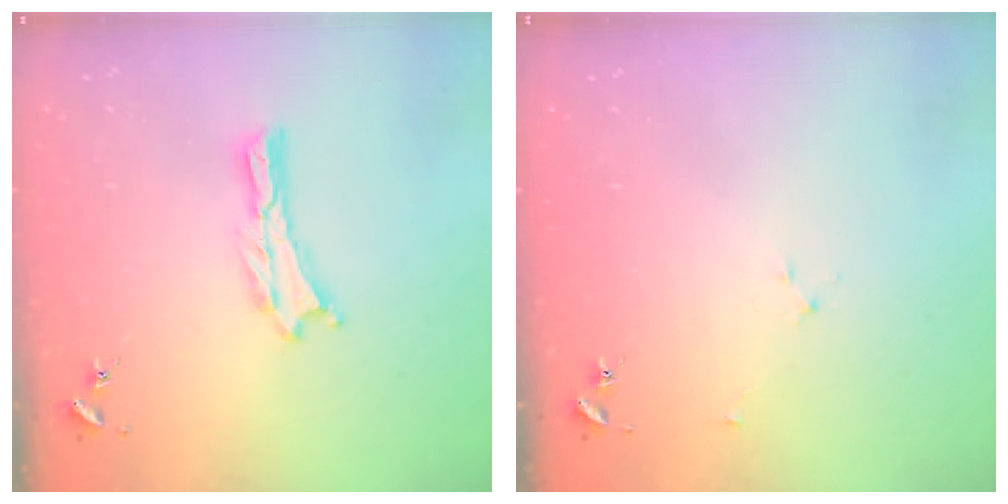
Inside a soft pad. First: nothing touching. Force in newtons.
{"total": 1.9, "press": 1.9, "slide": 0.3}